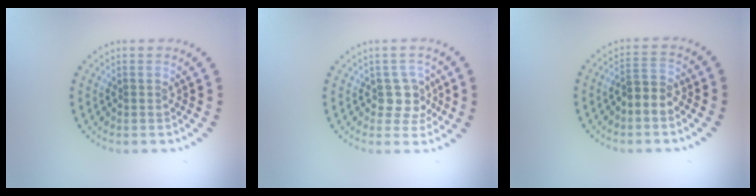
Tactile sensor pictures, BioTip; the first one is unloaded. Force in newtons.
{"total": 2.4, "press": 2.0, "slide": 1.2}
{"total": 2.4, "press": 2.3, "slide": 0.7}